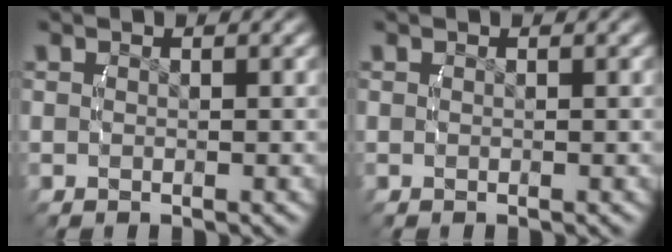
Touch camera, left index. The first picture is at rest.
{"total": 0.0}